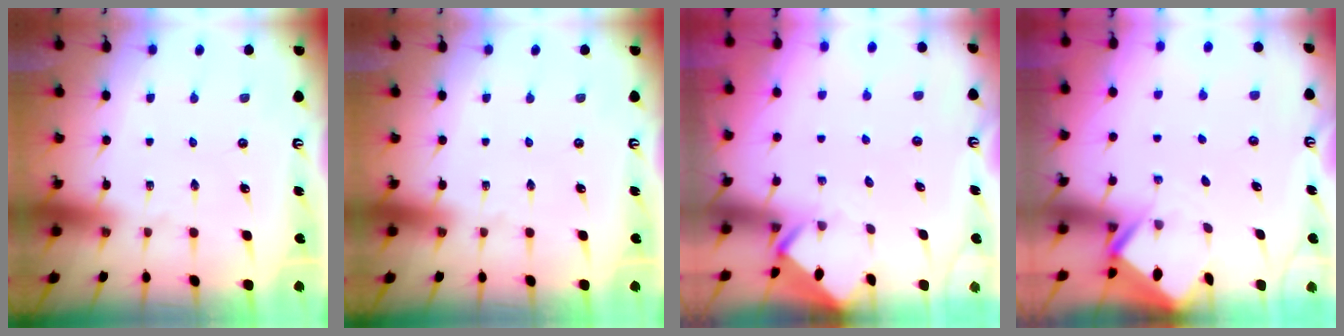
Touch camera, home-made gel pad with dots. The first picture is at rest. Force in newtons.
{"total": 0.0}
{"total": 3.4, "press": 3.4, "slide": 0.2}
{"total": 2.3, "press": 2.3, "slide": 0.1}